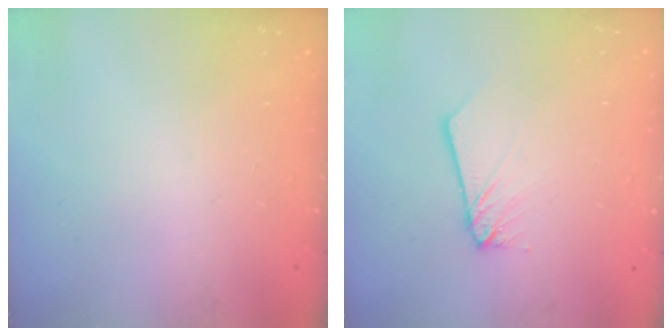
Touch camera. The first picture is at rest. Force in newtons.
{"total": 2.6, "press": 2.6, "slide": 0.2}